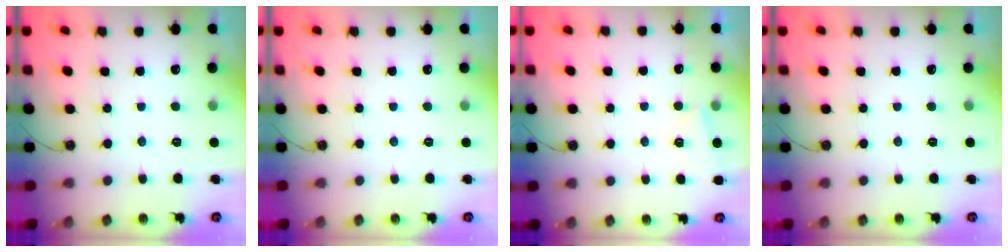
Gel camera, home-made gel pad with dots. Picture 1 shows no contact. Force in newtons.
{"total": 0.0}
{"total": 3.4, "press": 2.1, "slide": 2.7}
{"total": 0.0}